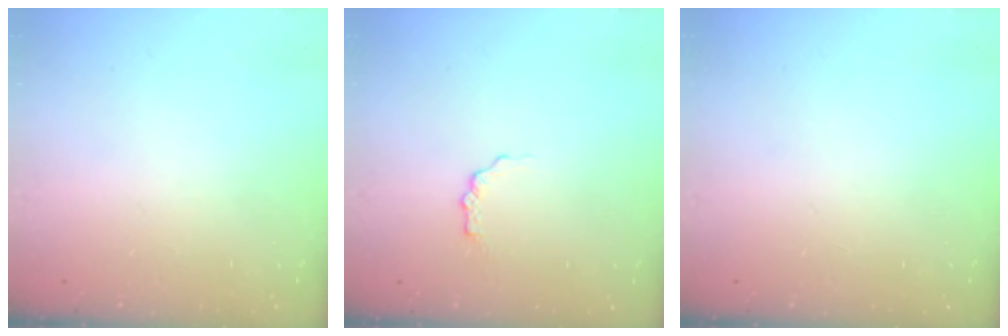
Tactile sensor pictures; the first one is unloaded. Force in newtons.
{"total": 2.9, "press": 2.8, "slide": 0.5}
{"total": 0.0}